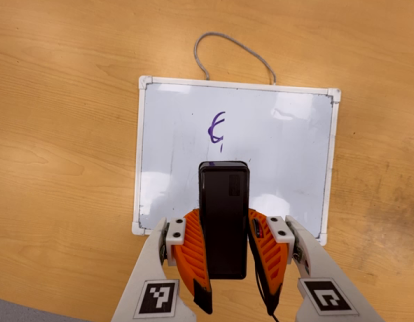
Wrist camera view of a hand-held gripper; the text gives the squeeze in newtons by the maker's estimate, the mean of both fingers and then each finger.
{"total": 7.6, "left": 5.7, "right": 9.5}